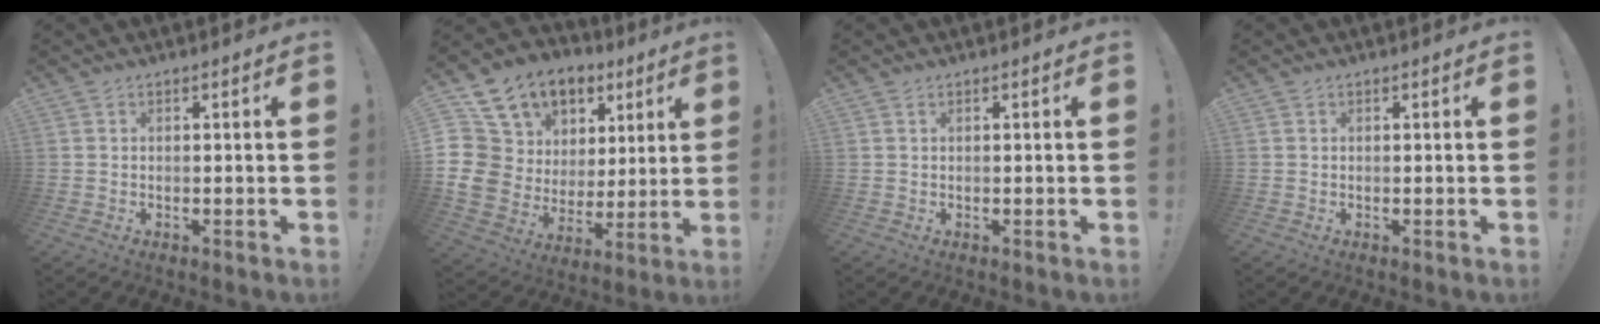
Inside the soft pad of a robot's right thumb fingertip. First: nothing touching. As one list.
[{"total": 14.7, "force": [6.1, 12.5, 4.7], "torque": [-0.093, -0.046, 0.148]}, {"total": 0.0}, {"total": 0.0}]